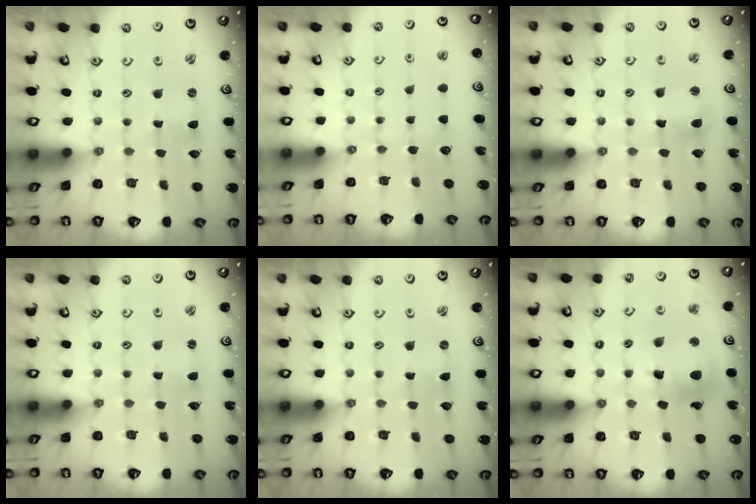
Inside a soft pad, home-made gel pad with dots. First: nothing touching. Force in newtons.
{"total": 0.0}
{"total": 6.0, "press": 5.9, "slide": 0.9}
{"total": 2.4, "press": 2.4, "slide": 0.5}
{"total": 0.0}
{"total": 13.3, "press": 13.2, "slide": 1.8}